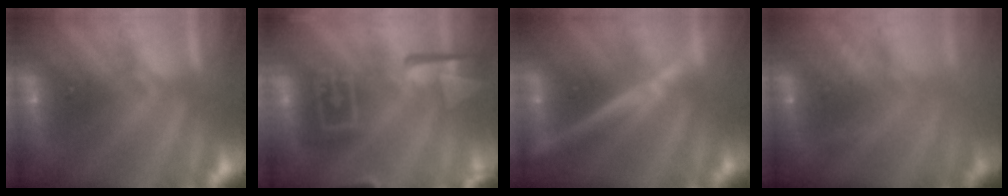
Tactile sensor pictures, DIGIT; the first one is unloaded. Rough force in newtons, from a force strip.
{"total": 5.8}
{"total": 4.6}
{"total": 2.5}